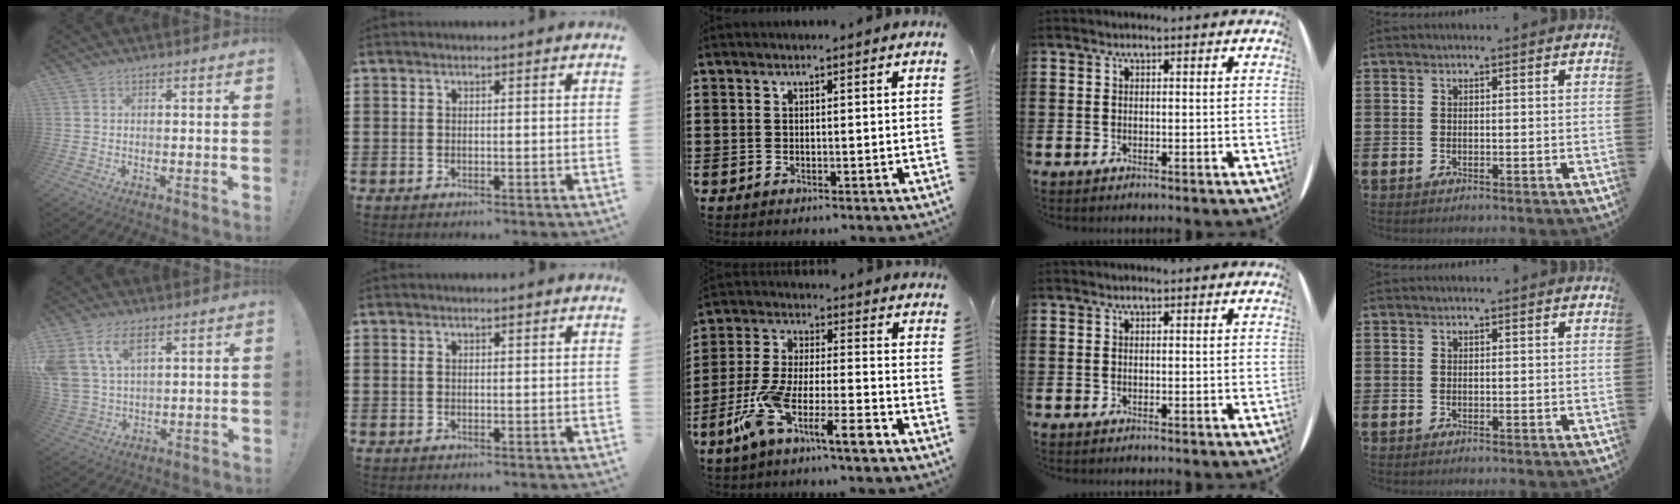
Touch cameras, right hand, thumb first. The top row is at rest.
{"thumb": {"total": 10.1, "force": [5.6, 5.5, 6.4], "torque": [-0.149, -0.018, 0.109]}, "index": {"total": 0.7, "force": [0.2, 0.3, 0.6], "torque": [-0.014, 0.001, 0.004]}, "middle": {"total": 10.2, "force": [-7.0, 1.6, 7.2], "torque": [-0.170, -0.006, -0.141]}}